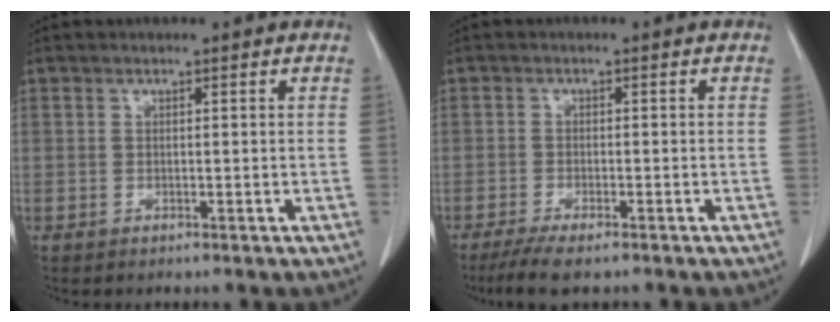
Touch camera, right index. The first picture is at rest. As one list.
[{"total": 5.5, "force": [-4.2, 1.0, 3.5], "torque": [-0.060, -0.013, -0.067]}]